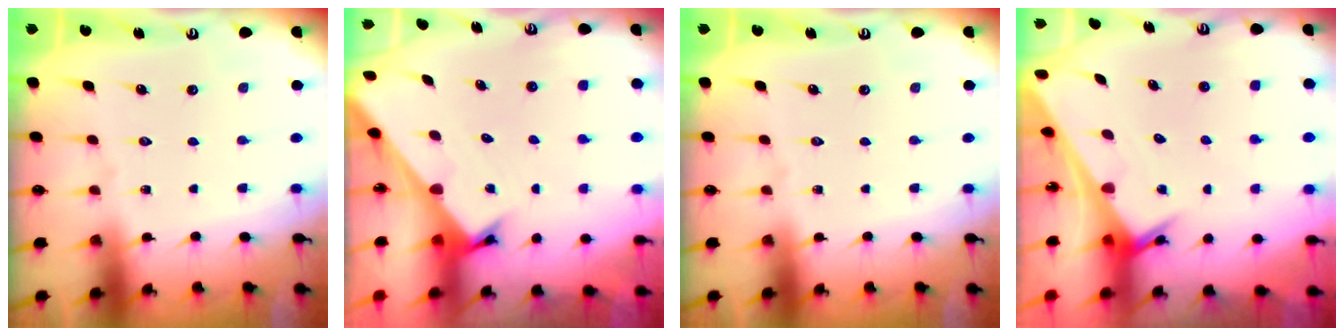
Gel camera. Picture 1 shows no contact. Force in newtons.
{"total": 2.6, "press": 2.6, "slide": 0.3}
{"total": 0.0}
{"total": 3.3, "press": 3.3, "slide": 0.3}